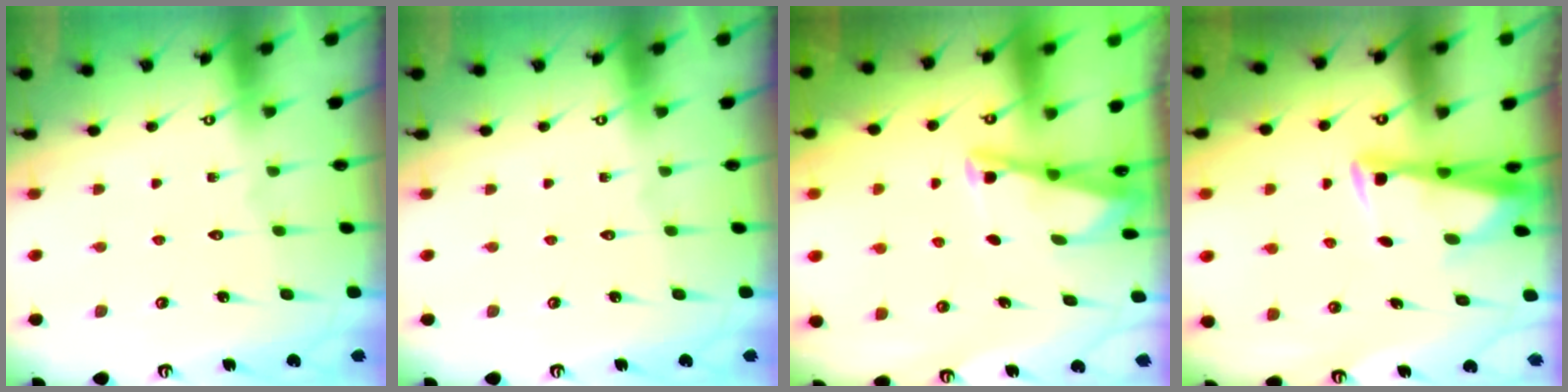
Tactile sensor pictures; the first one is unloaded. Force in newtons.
{"total": 0.0}
{"total": 3.0, "press": 3.0, "slide": 0.3}
{"total": 3.4, "press": 3.3, "slide": 0.9}